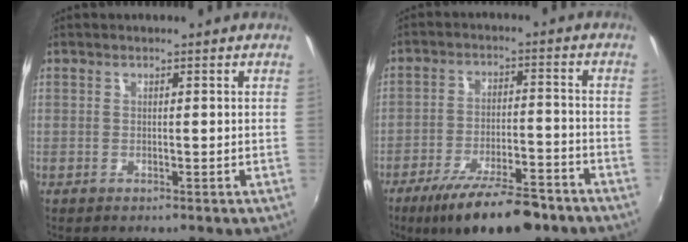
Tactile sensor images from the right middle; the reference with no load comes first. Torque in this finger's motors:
{"motor_torque": [1.10, -1.04, 0.31, 0.21]}